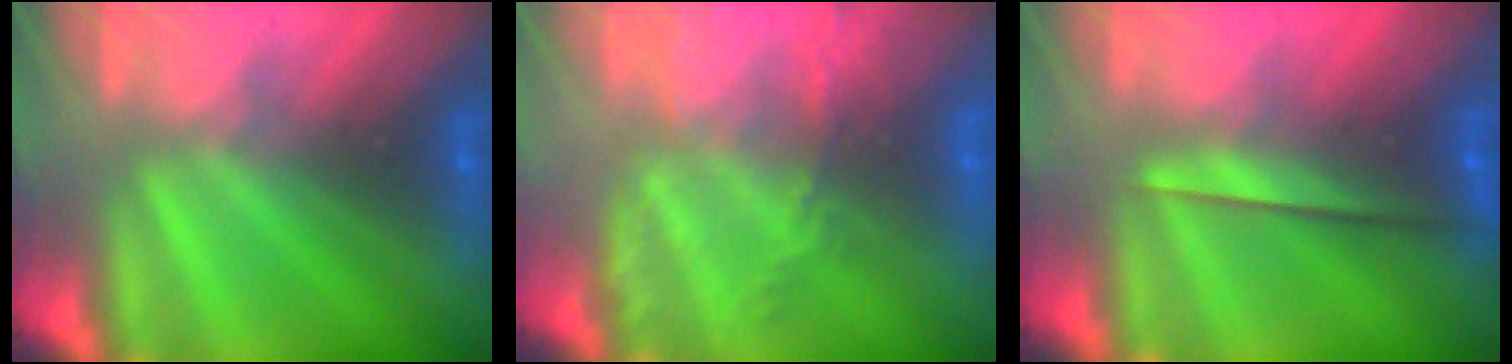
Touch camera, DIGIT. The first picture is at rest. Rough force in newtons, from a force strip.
{"total": 8.7}
{"total": 2.3}